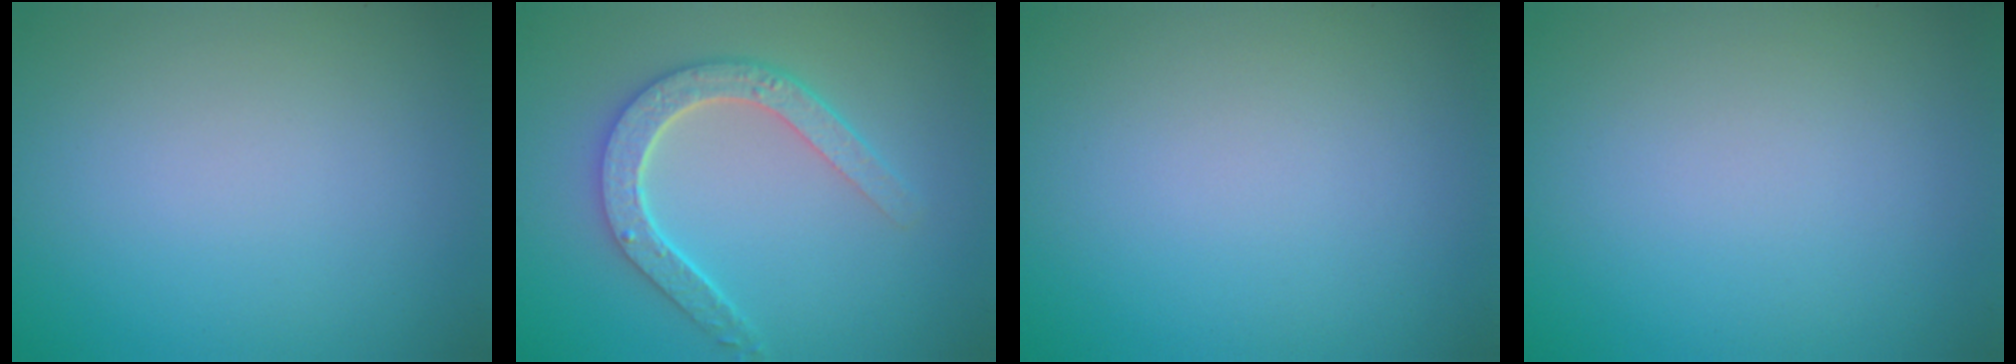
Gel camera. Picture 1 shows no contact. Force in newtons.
{"total": 4.7, "press": 3.6, "slide": 3.0}
{"total": 0.0}
{"total": 0.0}